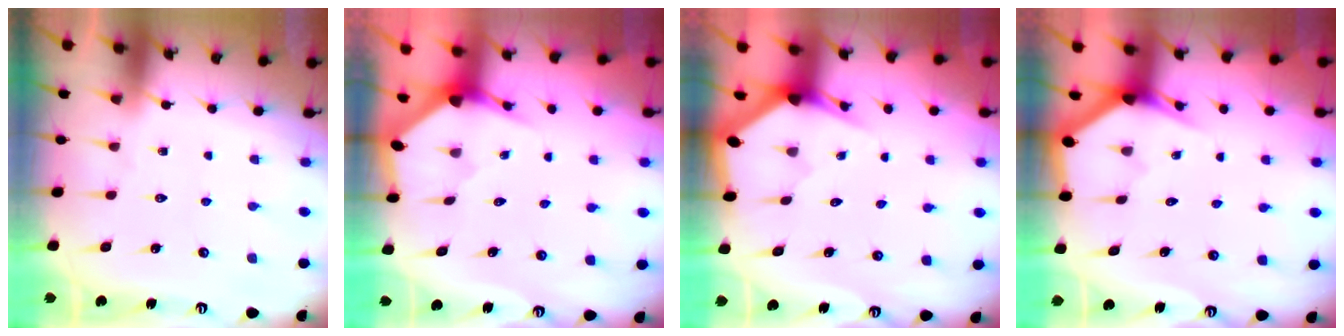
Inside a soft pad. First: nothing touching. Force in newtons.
{"total": 2.8, "press": 2.8, "slide": 0.3}
{"total": 2.8, "press": 2.8, "slide": 0.1}
{"total": 3.1, "press": 3.1, "slide": 0.1}